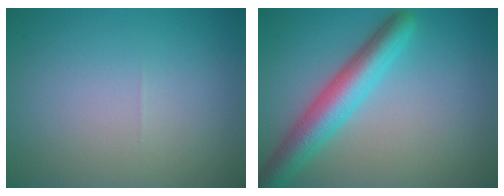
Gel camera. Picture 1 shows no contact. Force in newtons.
{"total": 5.4, "press": 5.4, "slide": 0.2}